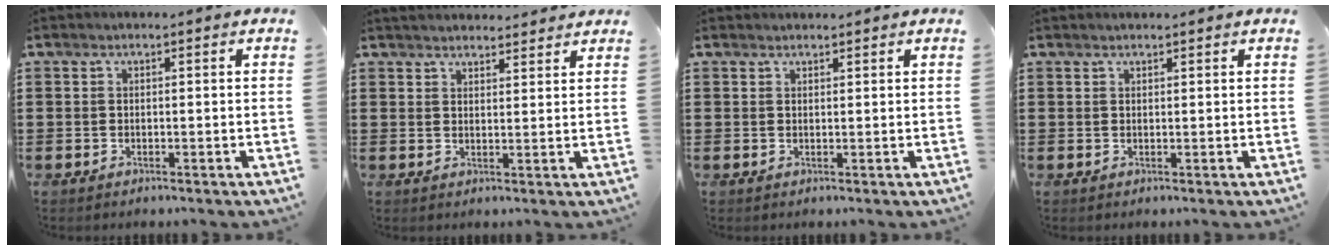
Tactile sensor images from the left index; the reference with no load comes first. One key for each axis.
{"total": 2.6, "fx": 2.6, "fy": 0.4, "fz": 0.0, "tx": -0.007, "ty": -0.004, "tz": 0.049}
{"total": 1.0, "fx": 1.0, "fy": 0.3, "fz": -0.1, "tx": -0.001, "ty": 0.000, "tz": 0.020}
{"total": 0.7, "fx": 0.7, "fy": 0.1, "fz": 0.1, "tx": -0.004, "ty": 0.000, "tz": 0.014}